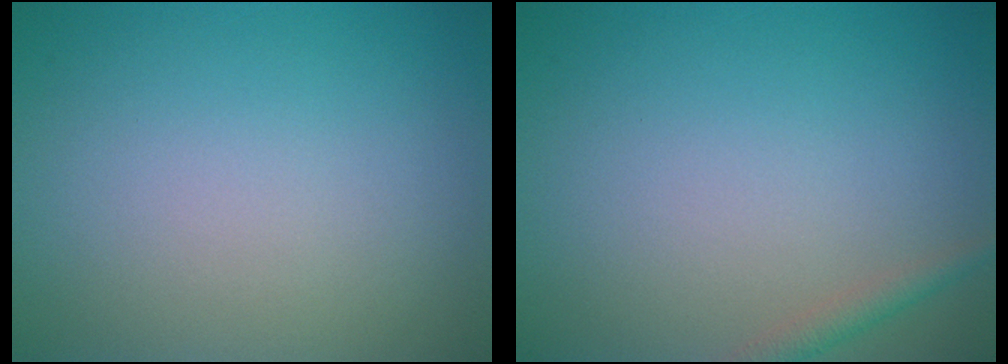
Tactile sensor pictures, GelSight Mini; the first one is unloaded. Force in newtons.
{"total": 1.4, "press": 1.4, "slide": 0.1}